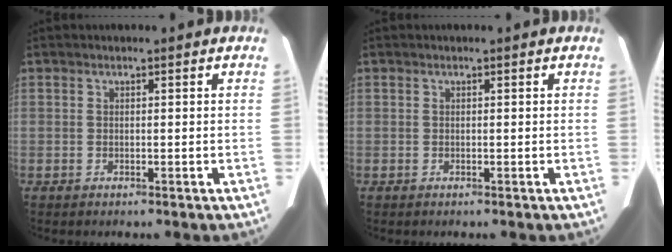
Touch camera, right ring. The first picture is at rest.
{"total": 0.0}